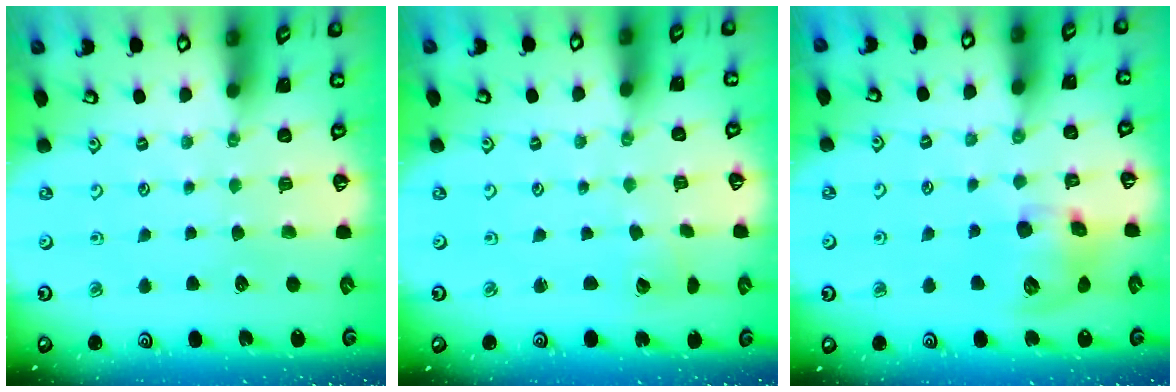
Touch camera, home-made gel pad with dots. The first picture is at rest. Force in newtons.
{"total": 1.4, "press": 1.3, "slide": 0.2}
{"total": 11.3, "press": 11.1, "slide": 1.8}